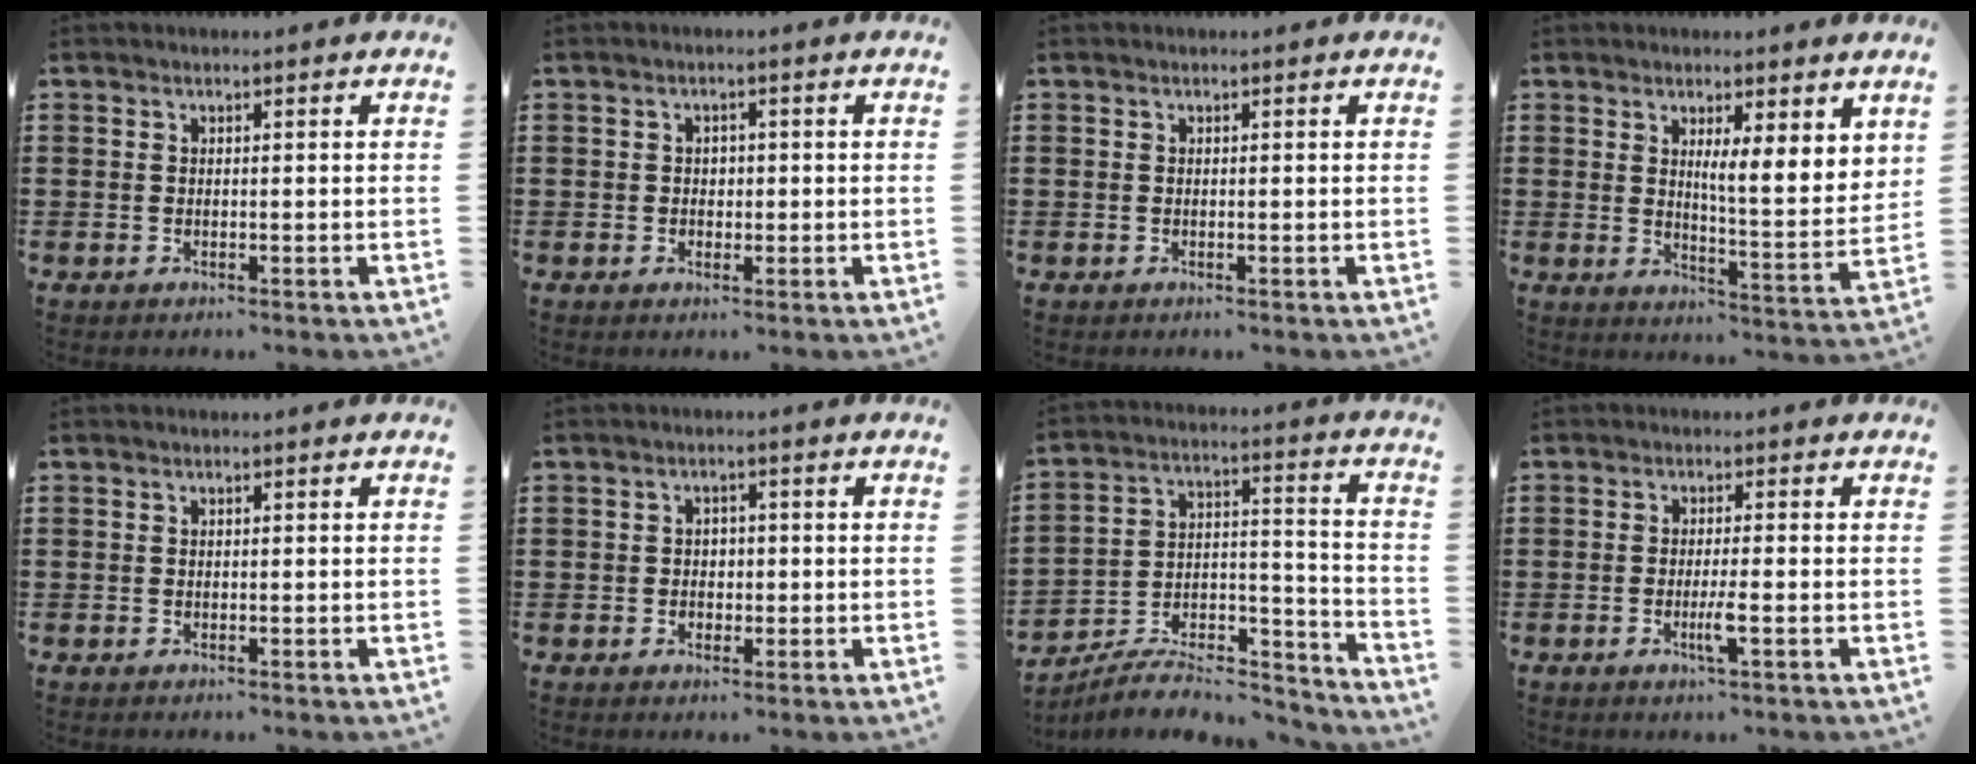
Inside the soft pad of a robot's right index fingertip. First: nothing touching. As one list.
[{"total": 1.5, "force": [-0.1, 1.3, 0.7], "torque": [-0.016, 0.005, -0.002]}, {"total": 0.0}, {"total": 4.9, "force": [3.1, 0.8, 3.6], "torque": [-0.057, -0.027, 0.048]}, {"total": 0.0}, {"total": 1.9, "force": [-0.3, 1.7, 0.8], "torque": [-0.021, 0.006, -0.009]}, {"total": 8.2, "force": [-7.4, 2.1, 2.7], "torque": [-0.034, 0.019, -0.141]}, {"total": 3.3, "force": [-1.2, 0.1, 3.0], "torque": [-0.051, -0.005, -0.022]}]